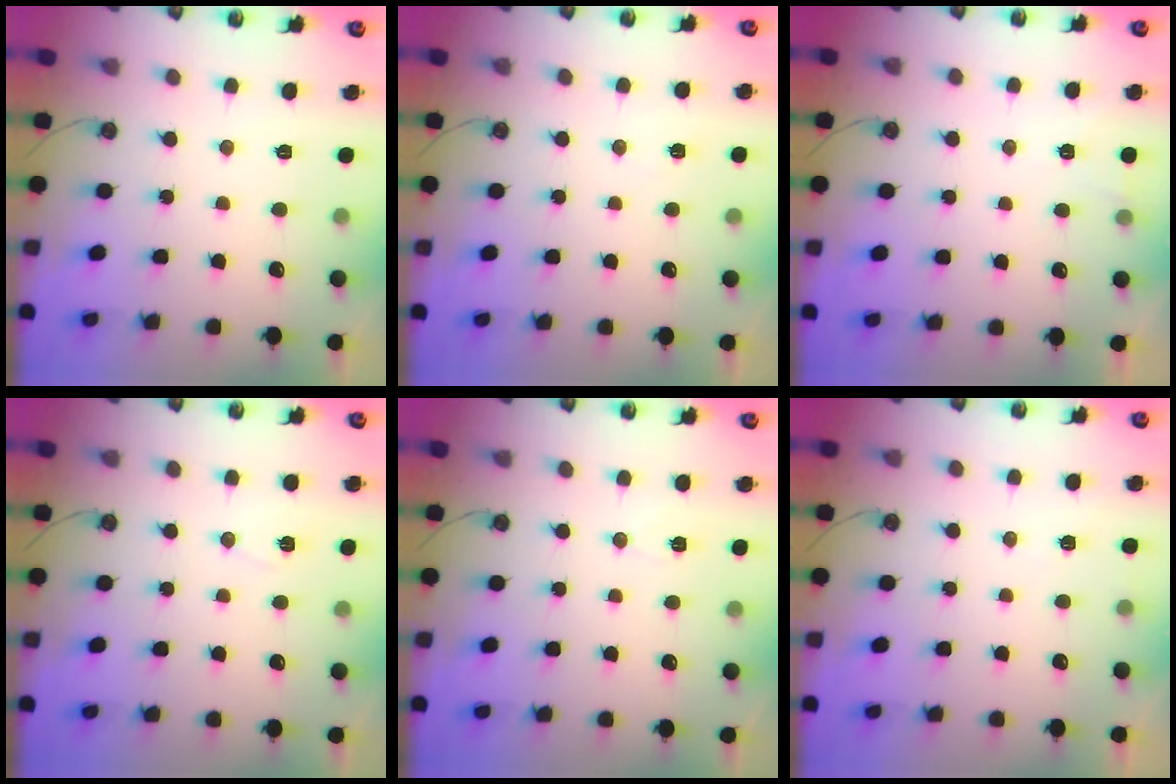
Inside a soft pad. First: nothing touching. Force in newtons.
{"total": 3.3, "press": 2.8, "slide": 1.7}
{"total": 4.5, "press": 1.8, "slide": 4.1}
{"total": 5.3, "press": 3.9, "slide": 3.5}
{"total": 4.4, "press": 4.3, "slide": 0.9}
{"total": 5.0, "press": 2.7, "slide": 4.1}